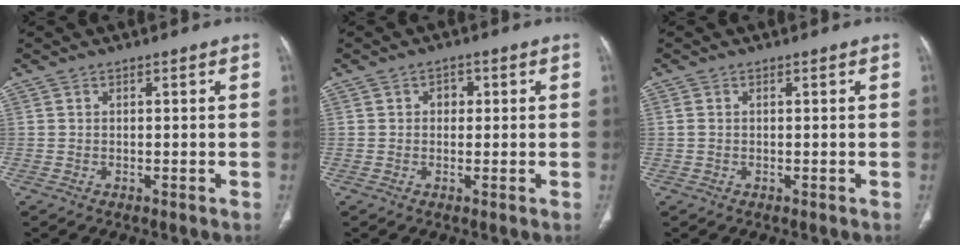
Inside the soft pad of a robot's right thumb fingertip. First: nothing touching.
{"total": 2.2, "force": [0.4, 1.8, 1.2], "torque": [-0.004, 0.004, 0.002]}
{"total": 0.9, "force": [0.1, 0.7, 0.6], "torque": [-0.024, 0.006, 0.004]}